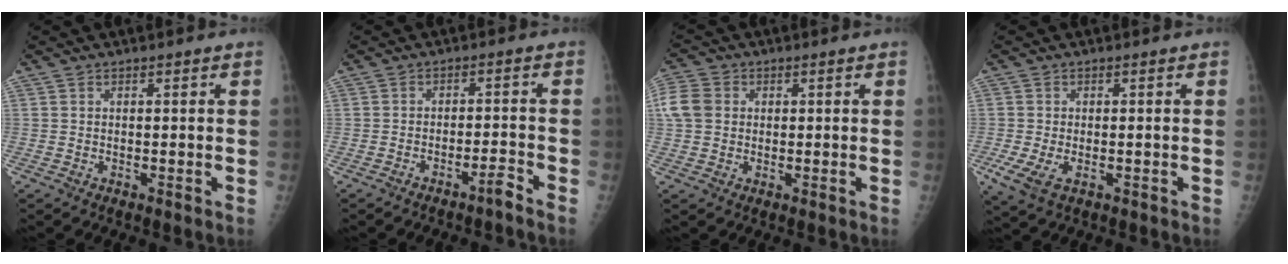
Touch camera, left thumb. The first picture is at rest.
{"total": 2.5, "force": [-2.1, -0.3, 1.2], "torque": [-0.023, 0.023, -0.035]}
{"total": 8.3, "force": [1.3, 6.9, 4.4], "torque": [-0.102, 0.014, 0.022]}
{"total": 4.9, "force": [-1.3, 2.4, 4.0], "torque": [-0.095, -0.009, -0.020]}